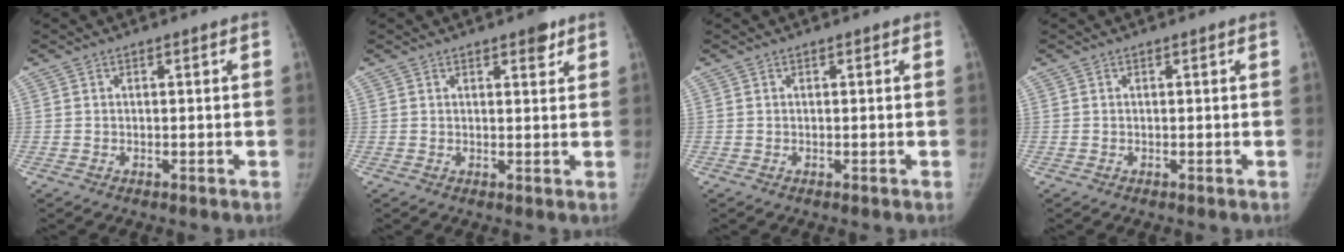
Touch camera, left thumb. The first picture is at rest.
{"total": 2.7, "force": [1.8, 1.0, 1.8], "torque": [-0.014, -0.009, 0.022]}
{"total": 0.0}
{"total": 0.0}